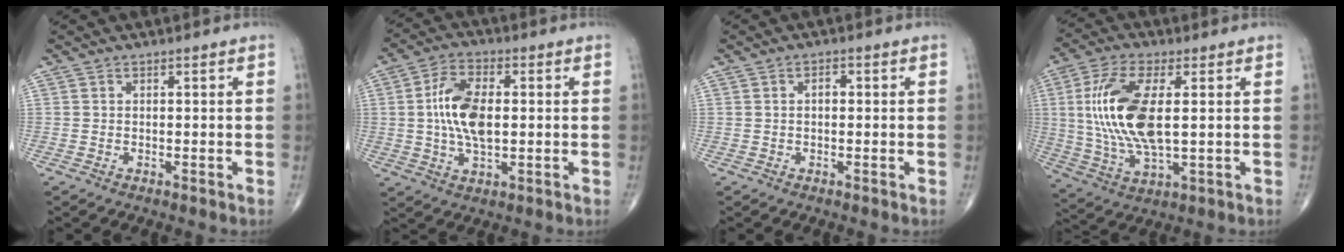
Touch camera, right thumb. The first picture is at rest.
{"total": 10.7, "force": [0.6, 5.4, 9.2], "torque": [-0.178, 0.004, 0.011]}
{"total": 1.4, "force": [0.1, 0.8, 1.1], "torque": [-0.015, 0.005, -0.001]}
{"total": 16.0, "force": [1.9, 6.5, 14.5], "torque": [-0.308, -0.007, 0.041]}